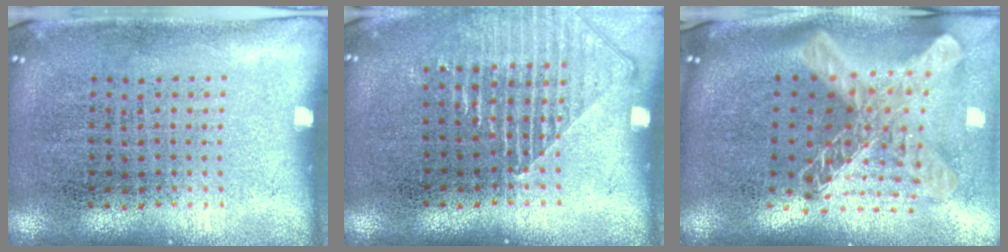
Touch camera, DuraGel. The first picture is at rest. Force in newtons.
{"total": 1.3, "press": 1.3, "slide": 0.1}
{"total": 2.8, "press": 2.0, "slide": 2.0}